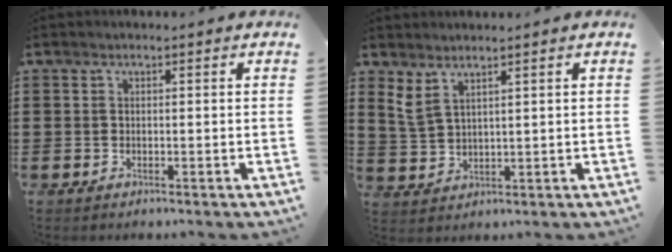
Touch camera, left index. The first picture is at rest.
{"total": 2.8, "force": [2.2, 0.9, 1.4], "torque": [-0.034, 0.002, 0.042]}